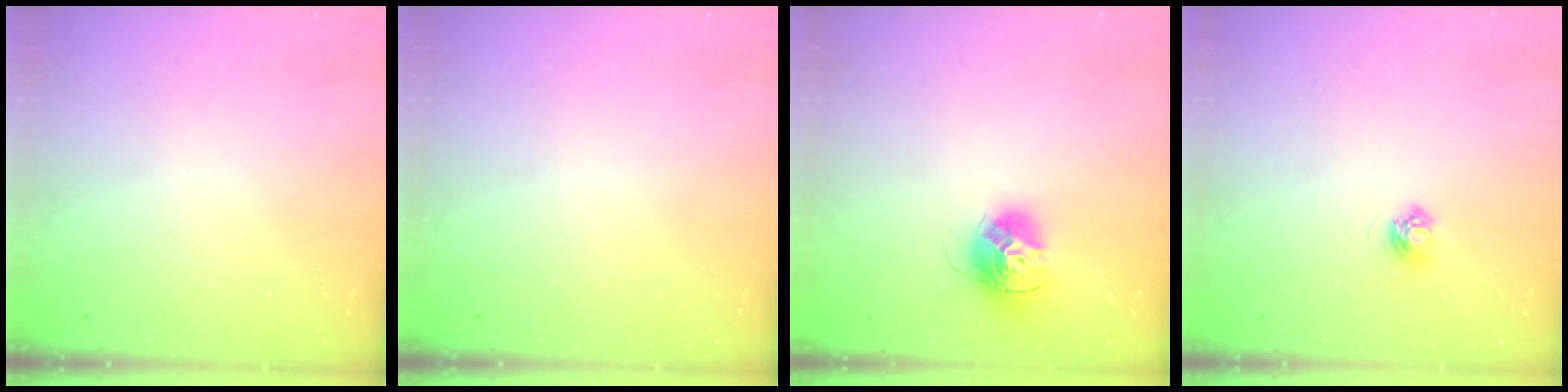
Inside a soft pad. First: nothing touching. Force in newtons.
{"total": 0.0}
{"total": 13.5, "press": 13.5, "slide": 1.0}
{"total": 3.6, "press": 3.6, "slide": 0.5}